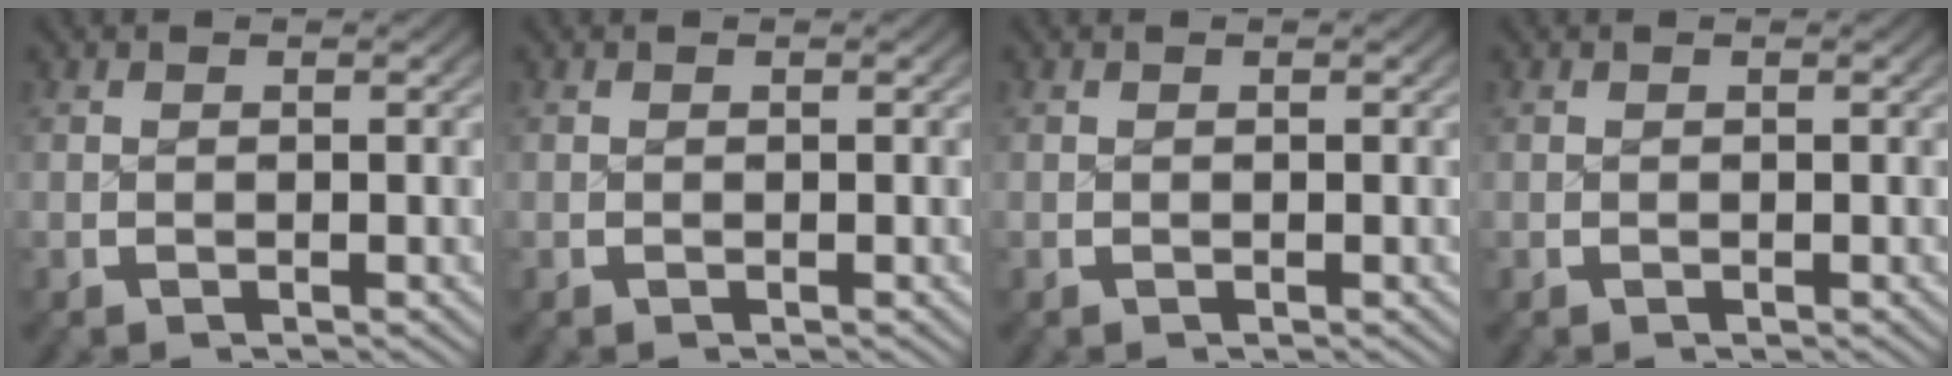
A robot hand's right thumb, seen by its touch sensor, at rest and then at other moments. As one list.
[{"total": 0.0}, {"total": 0.0}, {"total": 0.0}]